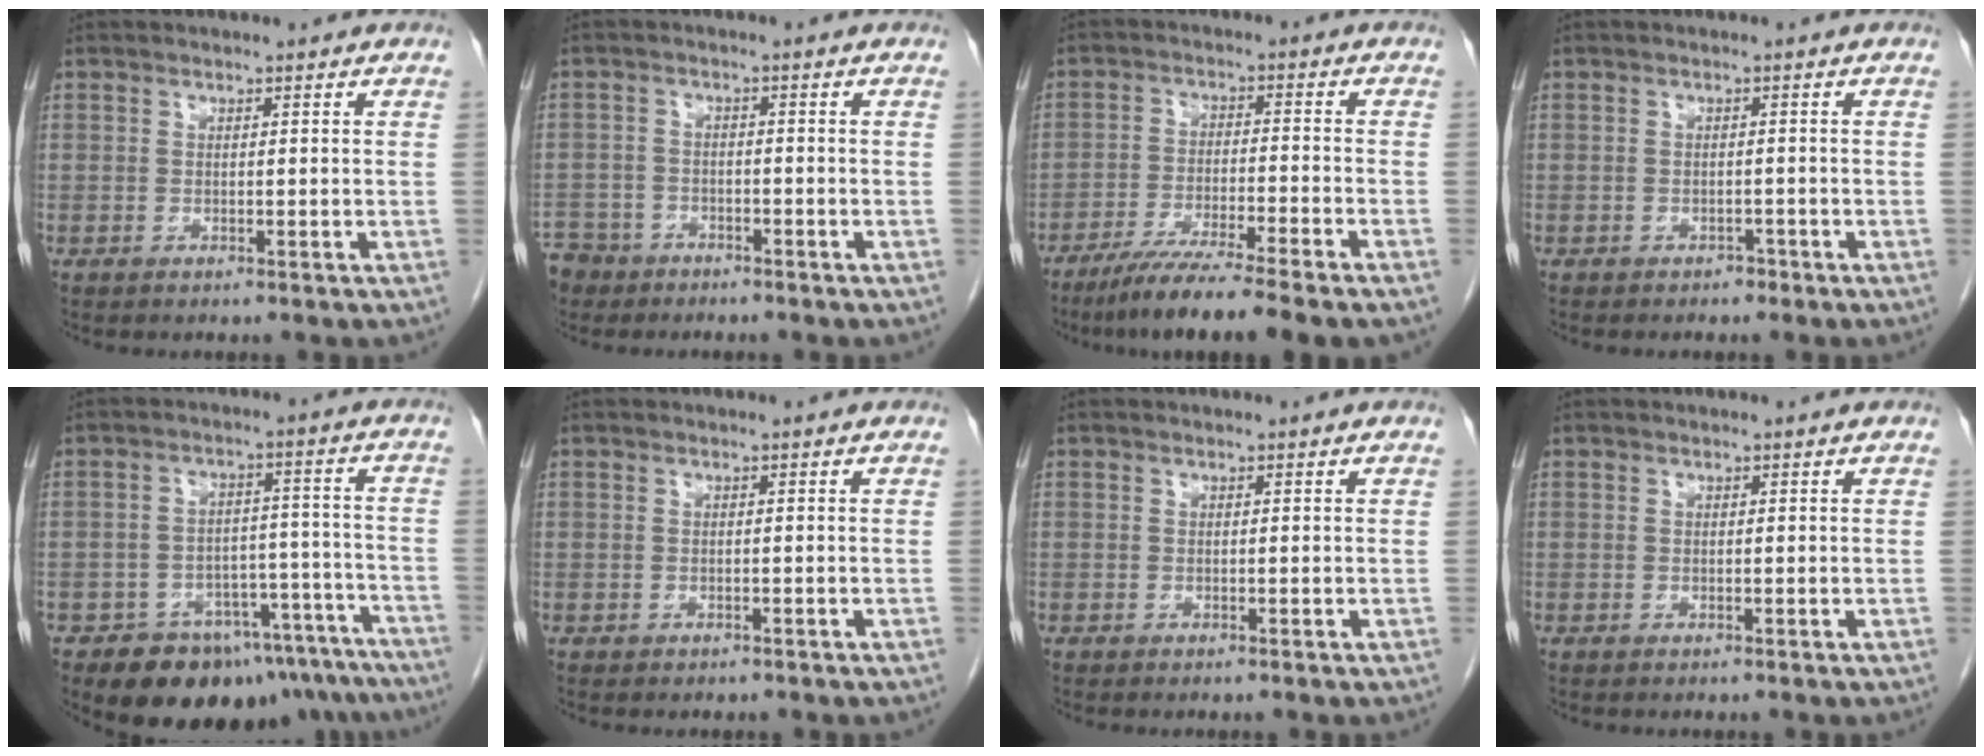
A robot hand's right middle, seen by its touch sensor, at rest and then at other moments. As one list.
[{"total": 7.9, "force": [-5.9, 5.2, 1.2], "torque": [-0.048, -0.002, -0.104]}, {"total": 10.1, "force": [-8.0, -0.9, 6.2], "torque": [-0.100, -0.032, -0.132]}, {"total": 1.1, "force": [-0.9, 0.5, 0.3], "torque": [-0.011, 0.000, -0.013]}, {"total": 17.7, "force": [-14.8, 7.6, 6.0], "torque": [-0.037, 0.040, -0.189]}, {"total": 0.7, "force": [-0.5, 0.3, 0.2], "torque": [-0.015, -0.001, -0.006]}, {"total": 0.0}, {"total": 0.0}]